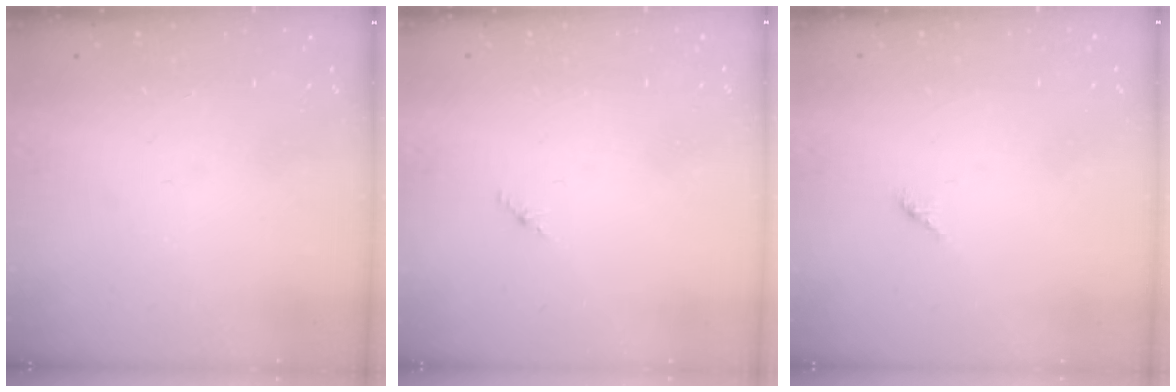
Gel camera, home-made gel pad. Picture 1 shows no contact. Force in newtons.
{"total": 1.2, "press": 1.1, "slide": 0.6}
{"total": 1.5, "press": 1.4, "slide": 0.4}